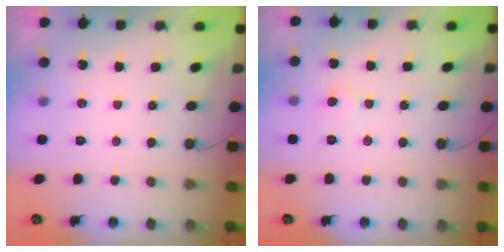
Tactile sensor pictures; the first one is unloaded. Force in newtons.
{"total": 5.0, "press": 5.0, "slide": 0.5}